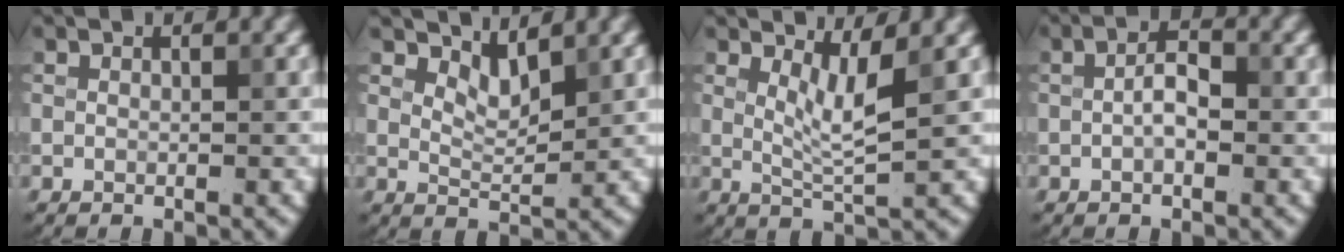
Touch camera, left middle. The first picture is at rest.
{"total": 2.1, "force": [1.8, 0.4, 0.9], "torque": [-0.024, -0.009, 0.034]}
{"total": 2.6, "force": [1.1, 0.3, 2.3], "torque": [-0.046, -0.008, 0.028]}
{"total": 2.2, "force": [-0.4, 0.9, 1.9], "torque": [-0.038, 0.009, -0.009]}